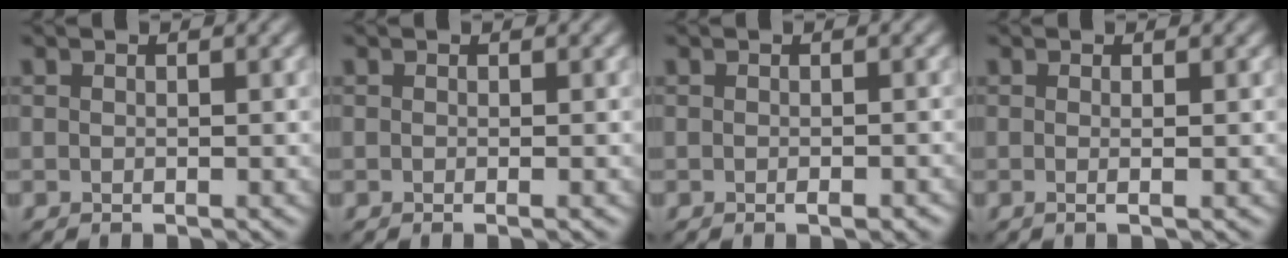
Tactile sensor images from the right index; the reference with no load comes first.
{"total": 0.7, "force": [-0.2, 0.2, 0.7], "torque": [-0.007, -0.005, -0.004]}
{"total": 1.1, "force": [-0.6, 0.3, 0.9], "torque": [-0.014, -0.004, -0.007]}
{"total": 1.3, "force": [-0.1, 0.3, 1.3], "torque": [-0.015, -0.002, -0.006]}